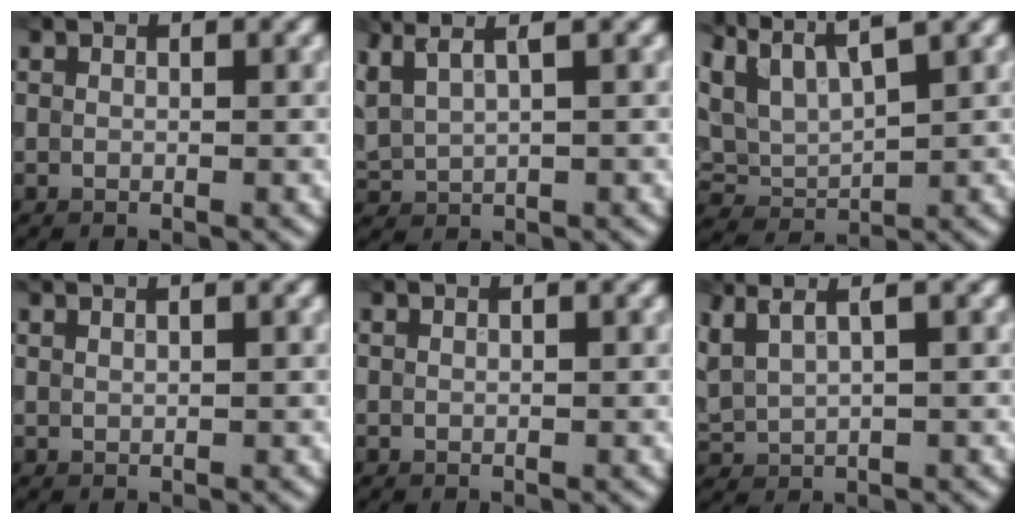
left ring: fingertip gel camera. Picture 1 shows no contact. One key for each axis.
{"total": 4.2, "fx": 3.0, "fy": 1.1, "fz": 2.8, "tx": -0.072, "ty": 0.020, "tz": 0.051}
{"total": 5.2, "fx": 3.5, "fy": 1.8, "fz": 3.4, "tx": -0.088, "ty": 0.012, "tz": 0.066}
{"total": 0.7, "fx": 0.7, "fy": 0.0, "fz": 0.3, "tx": -0.007, "ty": 0.000, "tz": 0.009}
{"total": 0.0}
{"total": 3.6, "fx": 2.5, "fy": 0.9, "fz": 2.5, "tx": -0.064, "ty": 0.015, "tz": 0.049}